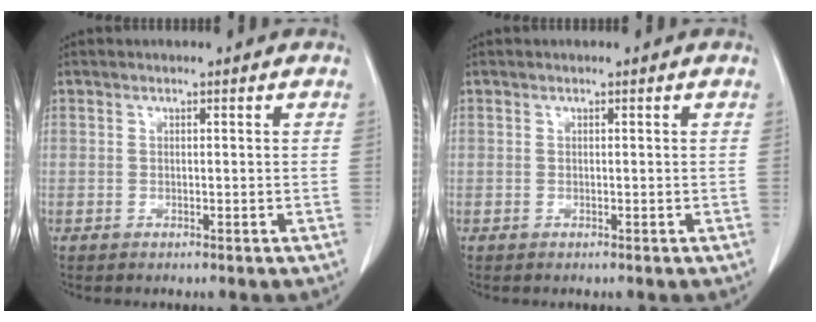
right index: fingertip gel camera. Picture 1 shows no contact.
{"total": 0.0}